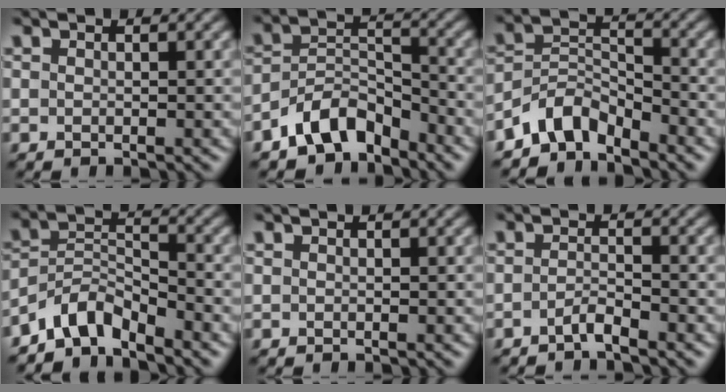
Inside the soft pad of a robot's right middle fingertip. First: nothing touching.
{"total": 5.9, "force": [-4.2, 3.0, 2.7], "torque": [-0.039, 0.007, -0.088]}
{"total": 4.4, "force": [-3.6, 2.0, 1.5], "torque": [-0.020, 0.008, -0.081]}
{"total": 4.4, "force": [-3.8, 1.6, 1.6], "torque": [-0.023, 0.007, -0.084]}
{"total": 0.0}
{"total": 1.4, "force": [-1.1, 0.2, 0.9], "torque": [-0.018, 0.005, -0.025]}